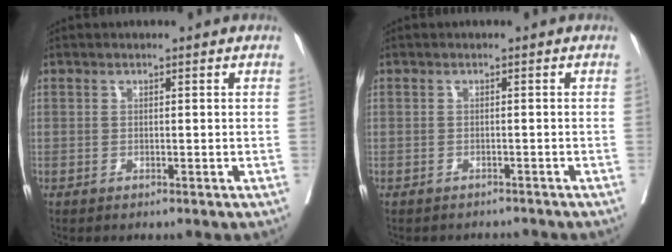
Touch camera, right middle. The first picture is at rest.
{"total": 3.2, "force": [-2.9, 1.4, -0.2], "torque": [0.003, -0.001, -0.041]}